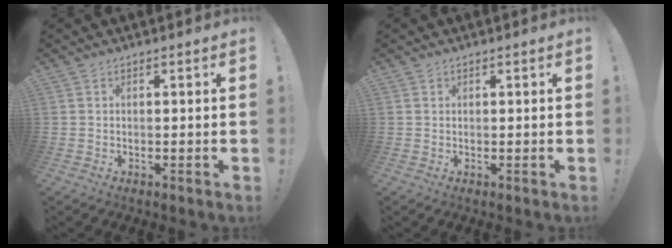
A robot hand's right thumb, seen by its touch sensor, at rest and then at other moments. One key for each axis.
{"total": 0.6, "fx": 0.4, "fy": 0.5, "fz": 0.0, "tx": 0.002, "ty": 0.000, "tz": 0.007}